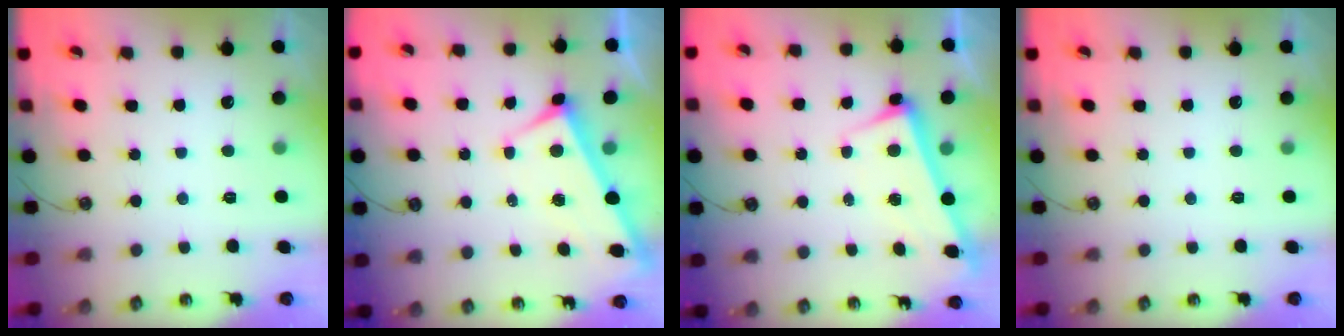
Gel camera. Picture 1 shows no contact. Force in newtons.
{"total": 3.3, "press": 3.3, "slide": 0.5}
{"total": 2.6, "press": 2.5, "slide": 0.7}
{"total": 0.0}